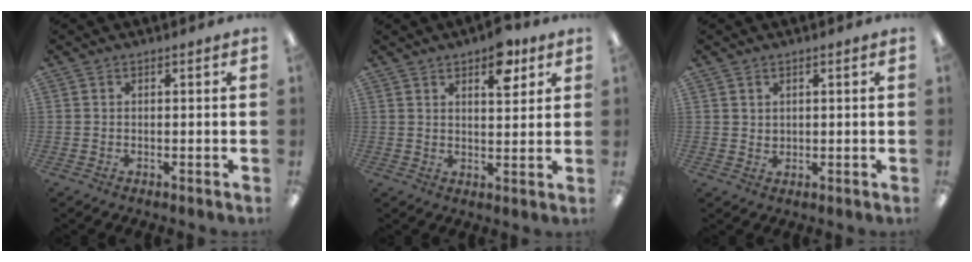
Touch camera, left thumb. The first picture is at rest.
{"total": 8.2, "force": [5.0, 3.7, 5.3], "torque": [-0.050, -0.027, 0.078]}
{"total": 1.5, "force": [1.0, 1.0, 0.0], "torque": [-0.001, 0.000, 0.019]}